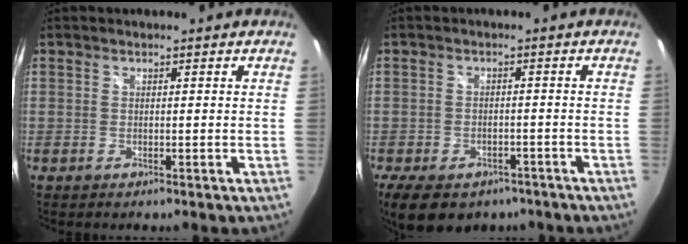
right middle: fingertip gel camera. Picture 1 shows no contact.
{"total": 13.3, "force": [-8.8, 7.4, 6.6], "torque": [-0.144, -0.016, -0.125]}